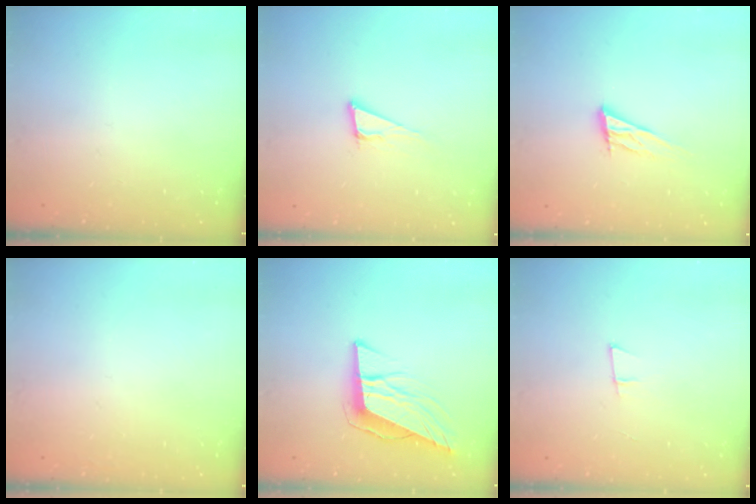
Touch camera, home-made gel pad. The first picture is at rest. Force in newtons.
{"total": 8.3, "press": 7.6, "slide": 3.4}
{"total": 11.0, "press": 10.7, "slide": 2.6}
{"total": 1.6, "press": 1.6, "slide": 0.1}
{"total": 11.2, "press": 10.6, "slide": 3.7}
{"total": 5.7, "press": 4.9, "slide": 2.8}